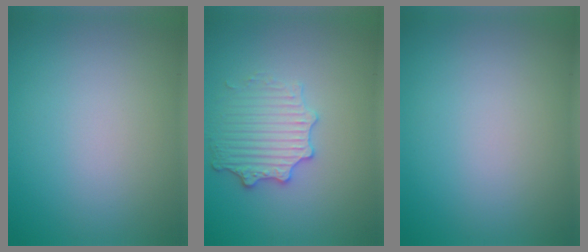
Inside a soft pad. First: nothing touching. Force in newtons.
{"total": 3.5, "press": 3.3, "slide": 1.0}
{"total": 0.0}